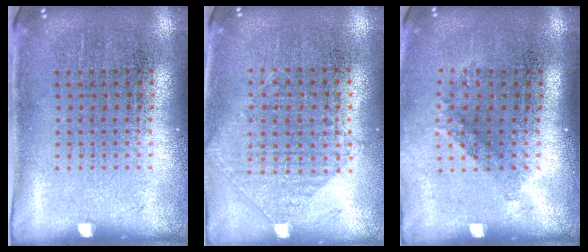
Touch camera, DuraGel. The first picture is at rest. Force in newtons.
{"total": 0.9, "press": 0.8, "slide": 0.3}
{"total": 1.3, "press": 0.9, "slide": 0.9}